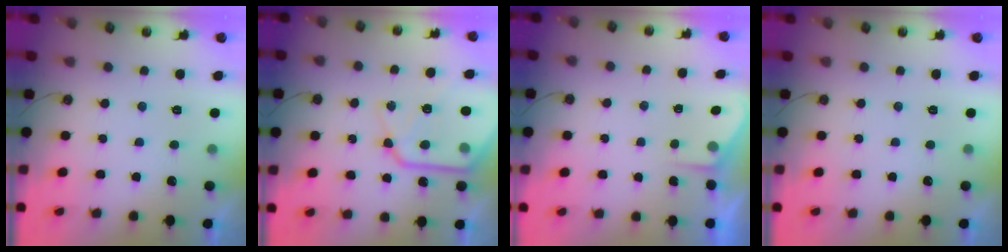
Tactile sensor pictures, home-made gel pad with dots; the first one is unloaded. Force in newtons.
{"total": 15.9, "press": 15.8, "slide": 1.6}
{"total": 2.2, "press": 2.2, "slide": 0.4}
{"total": 0.0}